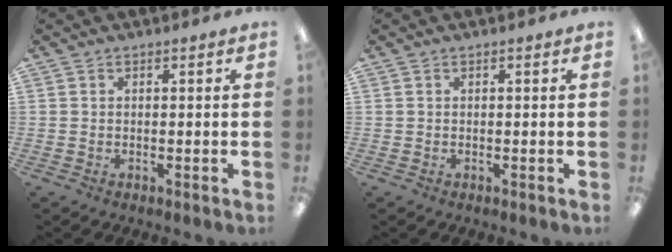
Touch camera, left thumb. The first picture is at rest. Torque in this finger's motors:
{"motor_torque": [-0.08, 0.08, 0.03, -0.03, 0.00]}